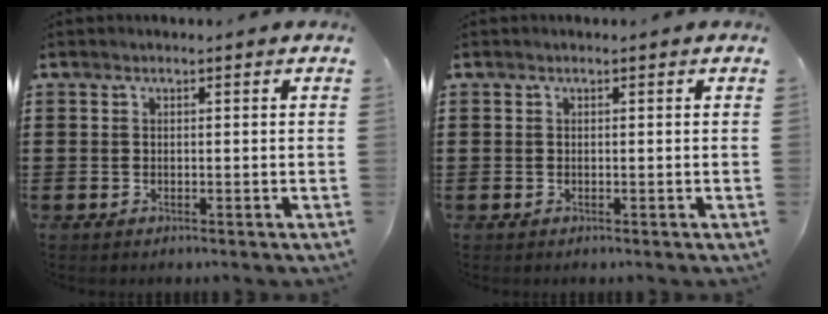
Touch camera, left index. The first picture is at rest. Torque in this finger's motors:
{"motor_torque": [-0.16, 0.07, 0.00, 0.00]}